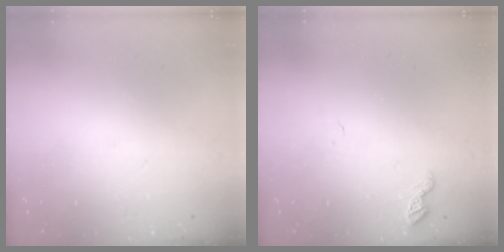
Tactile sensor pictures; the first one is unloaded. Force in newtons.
{"total": 4.5, "press": 4.4, "slide": 0.5}